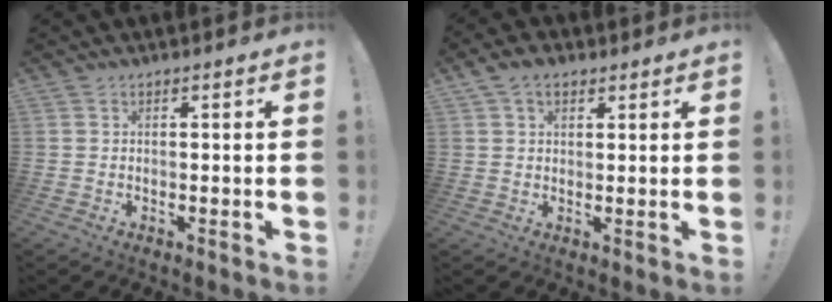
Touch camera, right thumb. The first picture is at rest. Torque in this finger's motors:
{"motor_torque": [0.49, 2.08, 0.90, 0.76, 0.06]}